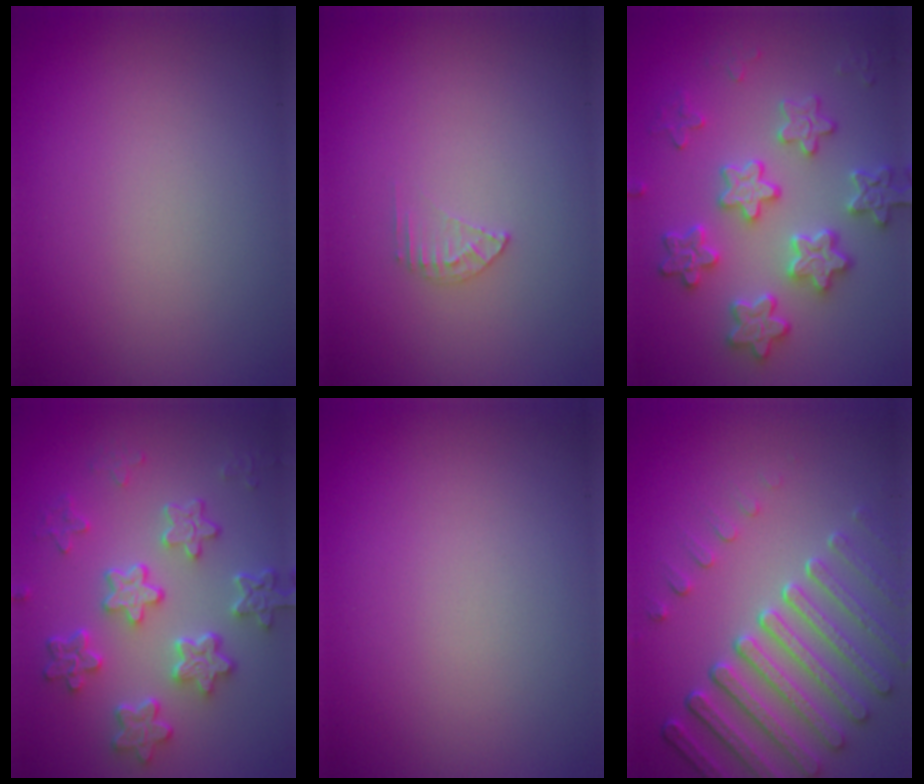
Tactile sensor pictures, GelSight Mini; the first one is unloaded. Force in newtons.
{"total": 1.3, "press": 1.3, "slide": 0.1}
{"total": 4.6, "press": 4.5, "slide": 1.0}
{"total": 6.1, "press": 4.7, "slide": 3.8}
{"total": 0.0}
{"total": 6.8, "press": 5.3, "slide": 4.2}